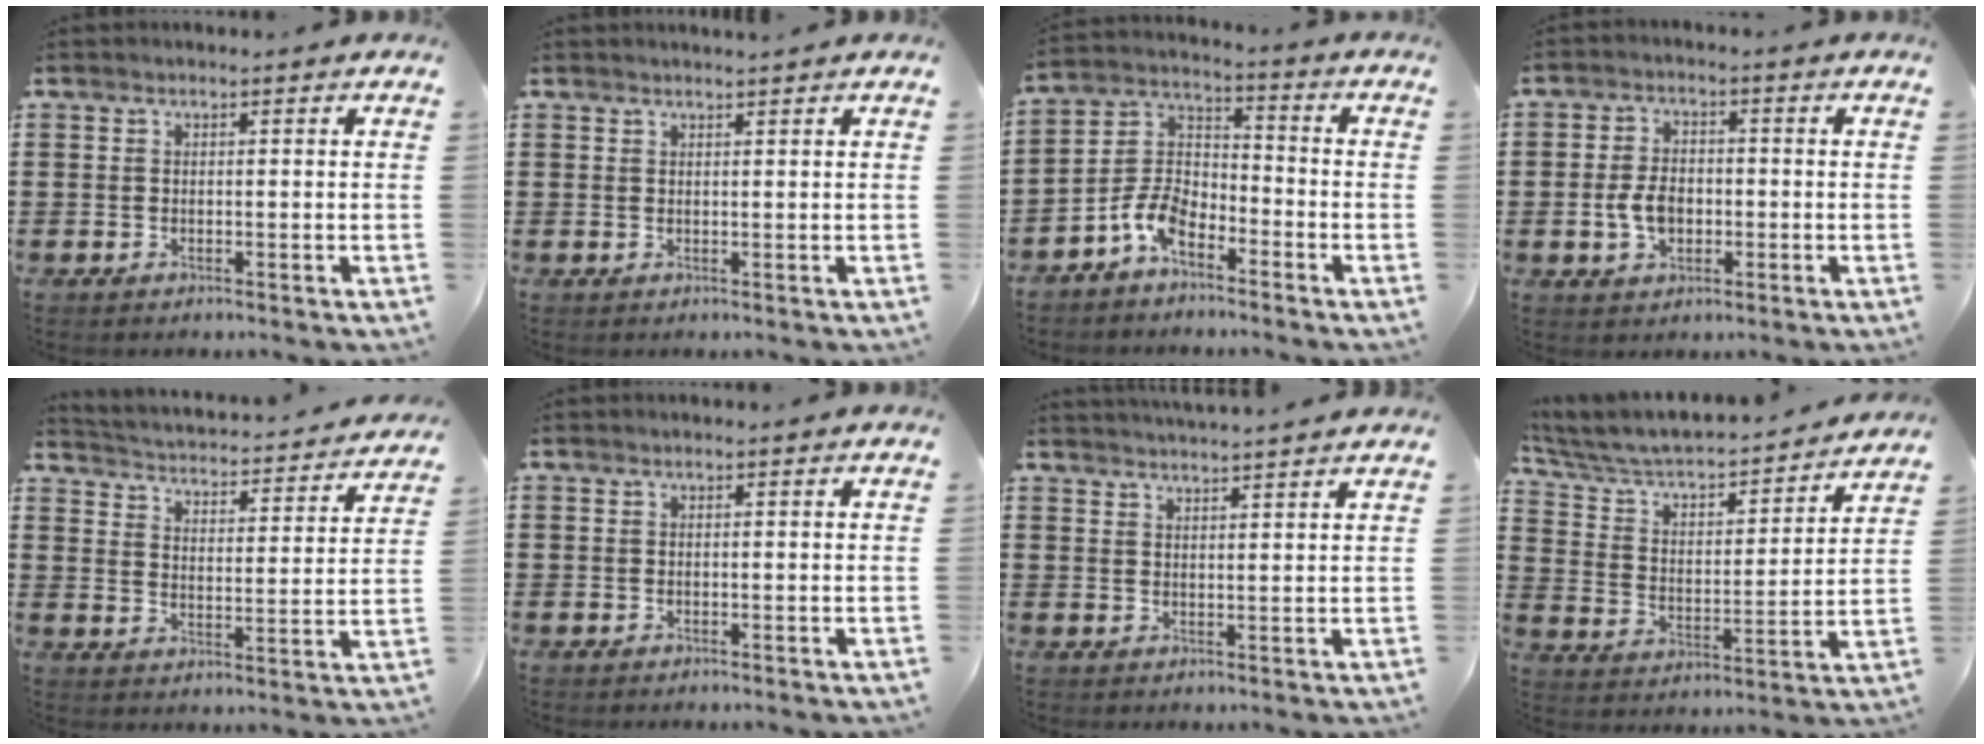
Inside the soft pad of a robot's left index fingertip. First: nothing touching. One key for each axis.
{"total": 1.0, "fx": 0.9, "fy": -0.1, "fz": 0.2, "tx": -0.005, "ty": -0.003, "tz": 0.019}
{"total": 7.5, "fx": -5.3, "fy": 3.4, "fz": 4.0, "tx": -0.104, "ty": 0.004, "tz": -0.108}
{"total": 4.8, "fx": -0.8, "fy": 3.0, "fz": 3.6, "tx": -0.081, "ty": 0.002, "tz": -0.019}
{"total": 2.4, "fx": 2.4, "fy": -0.1, "fz": 0.0, "tx": -0.022, "ty": -0.031, "tz": 0.030}
{"total": 0.0}
{"total": 2.6, "fx": 2.5, "fy": -0.5, "fz": -0.1, "tx": -0.006, "ty": -0.011, "tz": 0.047}
{"total": 4.9, "fx": 4.5, "fy": 1.2, "fz": 1.6, "tx": -0.056, "ty": -0.044, "tz": 0.068}